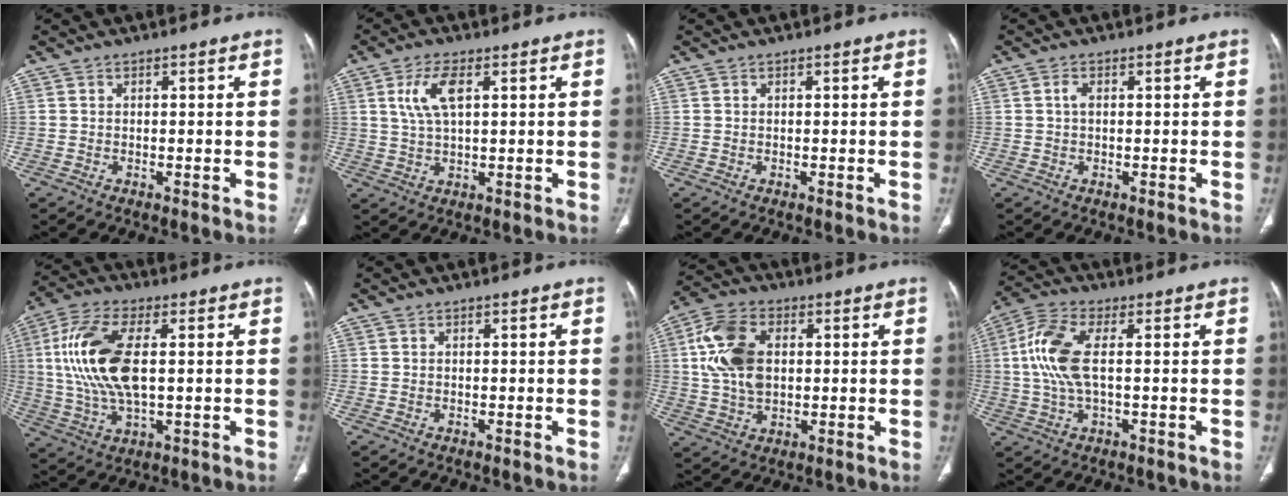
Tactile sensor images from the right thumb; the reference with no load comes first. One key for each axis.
{"total": 6.6, "fx": 2.2, "fy": 2.7, "fz": 5.6, "tx": -0.122, "ty": -0.001, "tz": 0.049}
{"total": 0.0}
{"total": 1.5, "fx": 0.3, "fy": 0.8, "fz": 1.2, "tx": -0.026, "ty": 0.006, "tz": 0.005}
{"total": 15.9, "fx": 2.2, "fy": 7.1, "fz": 14.0, "tx": -0.303, "ty": 0.003, "tz": 0.044}
{"total": 0.0}
{"total": 12.5, "fx": 2.2, "fy": 8.0, "fz": 9.4, "tx": -0.182, "ty": 0.009, "tz": 0.039}
{"total": 9.9, "fx": 1.0, "fy": 4.1, "fz": 9.0, "tx": -0.220, "ty": 0.015, "tz": 0.017}